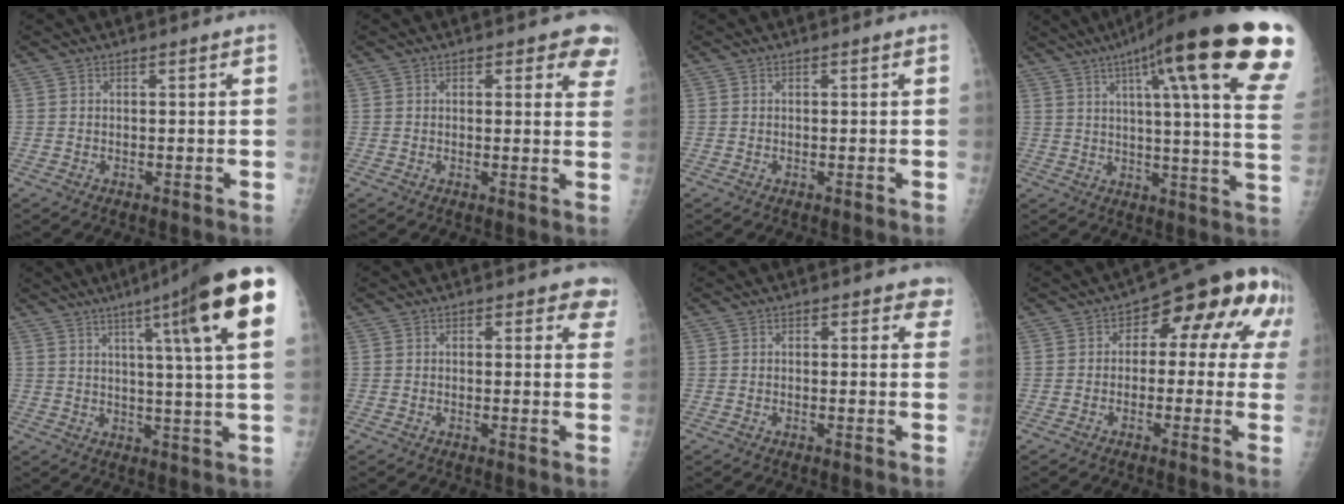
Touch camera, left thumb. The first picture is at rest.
{"total": 6.0, "force": [3.9, 3.0, 3.5], "torque": [0.000, -0.015, 0.027]}
{"total": 0.0}
{"total": 28.9, "force": [15.9, 3.8, 23.8], "torque": [-0.273, -0.035, 0.205]}
{"total": 19.2, "force": [8.9, 0.9, 17.0], "torque": [-0.232, -0.023, 0.109]}
{"total": 4.4, "force": [3.0, 2.3, 2.3], "torque": [0.012, -0.010, 0.019]}
{"total": 3.2, "force": [1.9, 1.8, 1.7], "torque": [0.014, -0.004, 0.013]}
{"total": 14.9, "force": [3.7, 8.3, 11.8], "torque": [-0.089, 0.024, 0.030]}